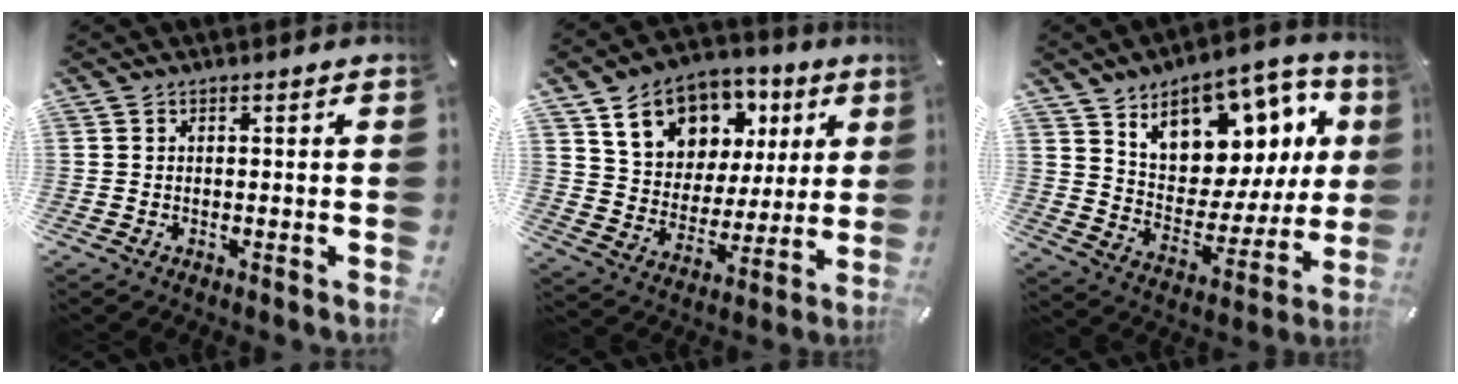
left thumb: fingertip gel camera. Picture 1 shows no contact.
{"total": 14.2, "force": [7.4, 11.1, 5.0], "torque": [-0.091, -0.034, 0.140]}
{"total": 14.0, "force": [8.8, 8.7, 6.6], "torque": [-0.094, -0.071, 0.150]}